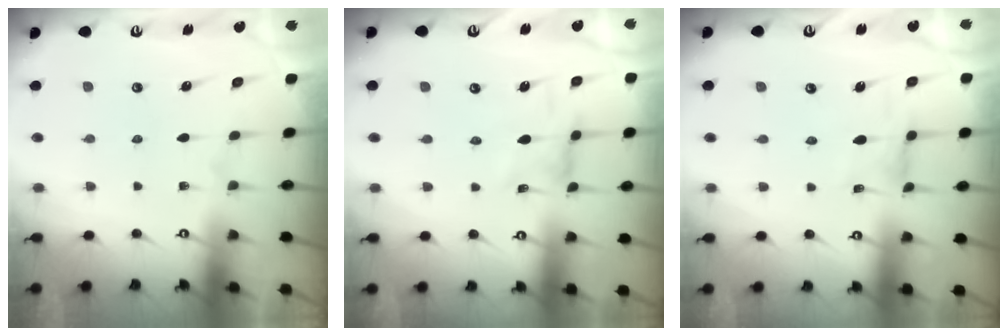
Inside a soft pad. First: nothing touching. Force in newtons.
{"total": 1.2, "press": 1.2, "slide": 0.3}
{"total": 1.7, "press": 1.7, "slide": 0.3}